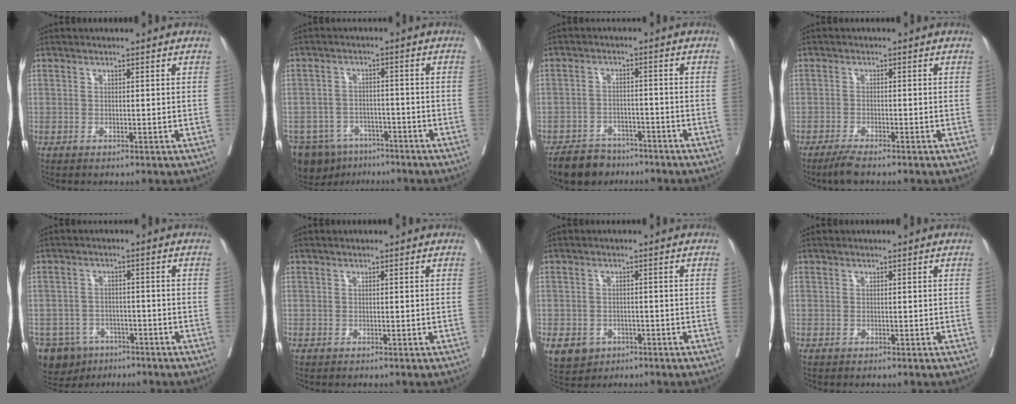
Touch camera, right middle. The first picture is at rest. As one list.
[{"total": 10.9, "force": [-8.1, 6.6, 3.1], "torque": [-0.071, 0.002, -0.114]}, {"total": 6.9, "force": [-5.8, 3.5, 1.4], "torque": [-0.024, -0.004, -0.097]}, {"total": 2.9, "force": [-2.4, 0.2, 1.6], "torque": [-0.036, -0.008, -0.046]}, {"total": 8.9, "force": [-6.2, 6.1, 2.1], "torque": [-0.045, 0.000, -0.089]}, {"total": 0.0}, {"total": 10.6, "force": [-4.6, 8.9, 3.7], "torque": [-0.101, -0.004, -0.059]}, {"total": 0.0}]